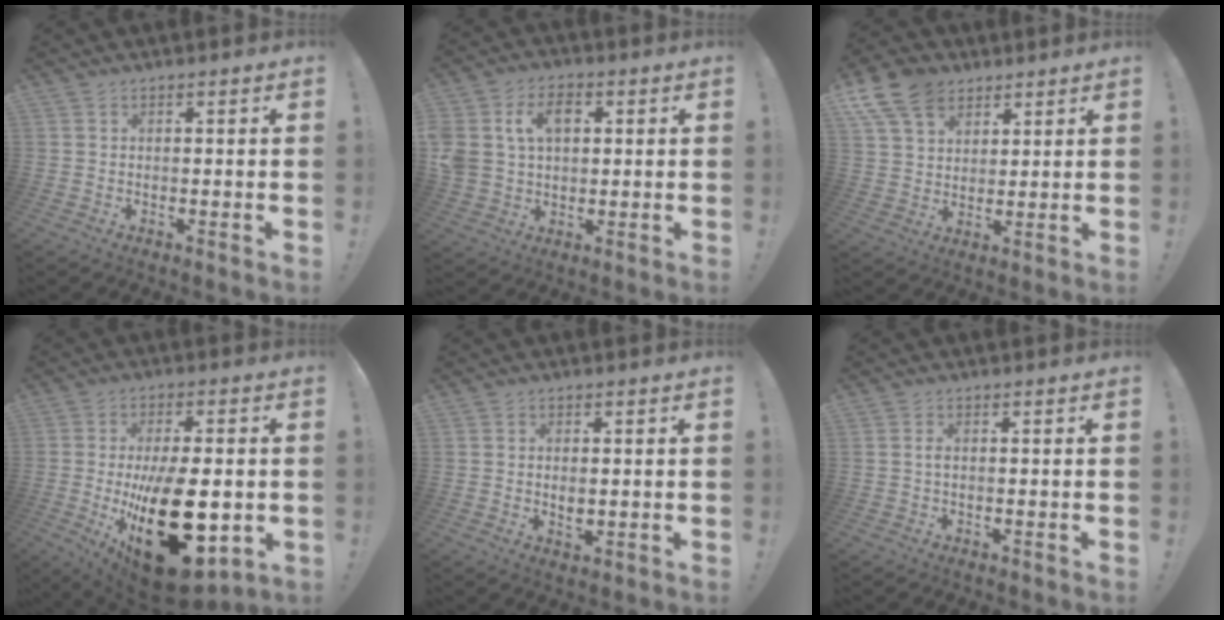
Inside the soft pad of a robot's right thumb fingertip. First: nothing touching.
{"total": 11.4, "force": [3.6, 8.5, 6.8], "torque": [-0.129, 0.001, 0.069]}
{"total": 12.7, "force": [7.2, 8.7, 5.9], "torque": [-0.104, -0.033, 0.145]}
{"total": 27.7, "force": [-4.3, 12.5, 24.4], "torque": [-0.397, -0.004, -0.048]}
{"total": 2.8, "force": [0.2, 1.7, 2.2], "torque": [-0.028, 0.000, 0.001]}
{"total": 0.9, "force": [-0.2, 0.3, 0.9], "torque": [-0.021, 0.004, -0.003]}